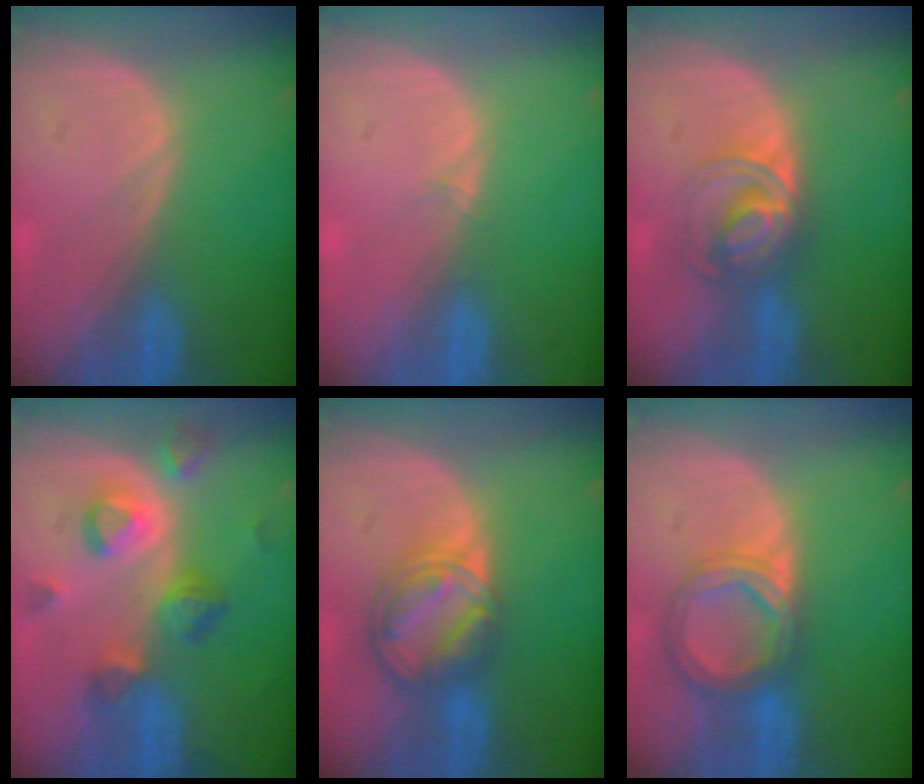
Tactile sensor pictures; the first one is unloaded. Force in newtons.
{"total": 0.9, "press": 0.5, "slide": 0.7}
{"total": 6.4, "press": 5.8, "slide": 2.8}
{"total": 7.4, "press": 7.3, "slide": 1.2}
{"total": 8.2, "press": 7.0, "slide": 4.1}
{"total": 6.7, "press": 6.2, "slide": 2.6}